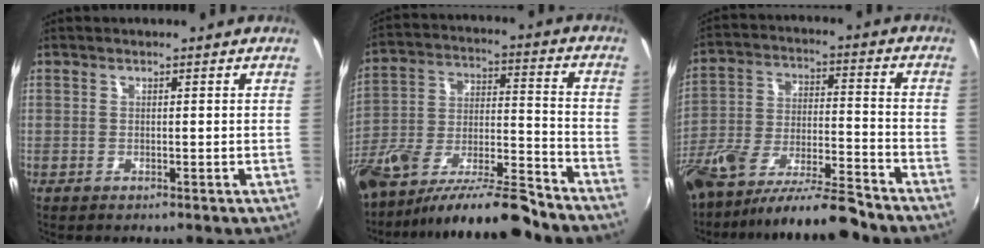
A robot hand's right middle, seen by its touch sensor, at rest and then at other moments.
{"total": 18.3, "force": [-14.1, 3.7, 11.0], "torque": [-0.214, -0.027, -0.237]}
{"total": 16.1, "force": [-13.1, 2.7, 8.9], "torque": [-0.179, -0.029, -0.223]}